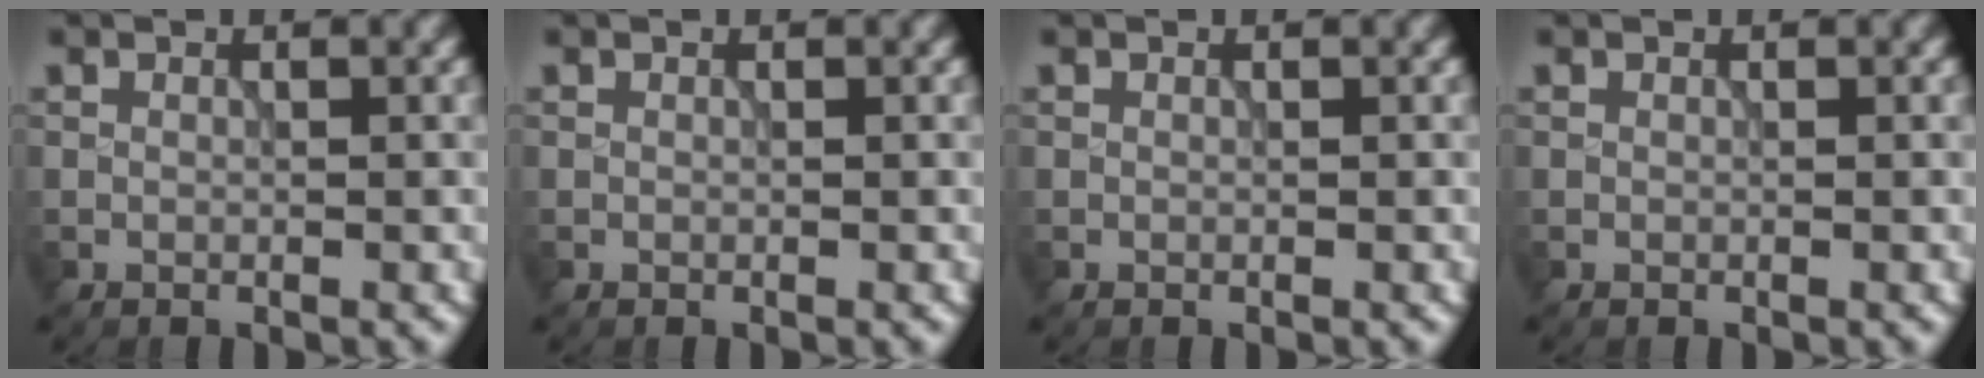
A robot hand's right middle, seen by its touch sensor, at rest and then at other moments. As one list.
[{"total": 0.0}, {"total": 0.0}, {"total": 0.0}]